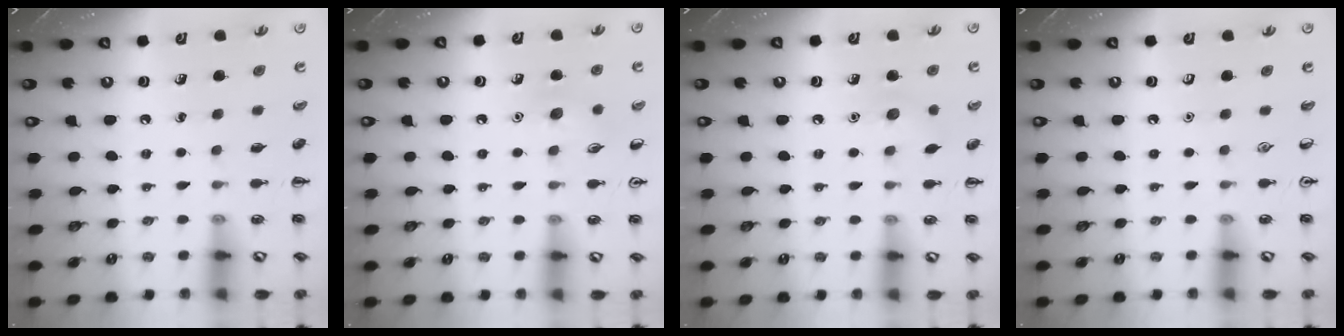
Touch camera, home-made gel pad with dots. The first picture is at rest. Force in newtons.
{"total": 6.7, "press": 6.4, "slide": 2.1}
{"total": 5.9, "press": 5.7, "slide": 1.4}
{"total": 0.0}